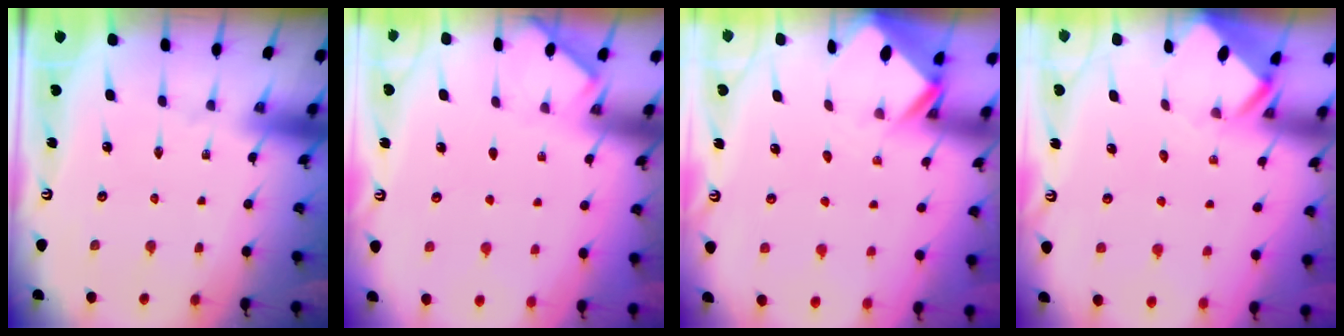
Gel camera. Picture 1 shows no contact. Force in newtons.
{"total": 2.0, "press": 1.9, "slide": 0.3}
{"total": 2.6, "press": 2.6, "slide": 0.1}
{"total": 3.2, "press": 3.2, "slide": 0.2}